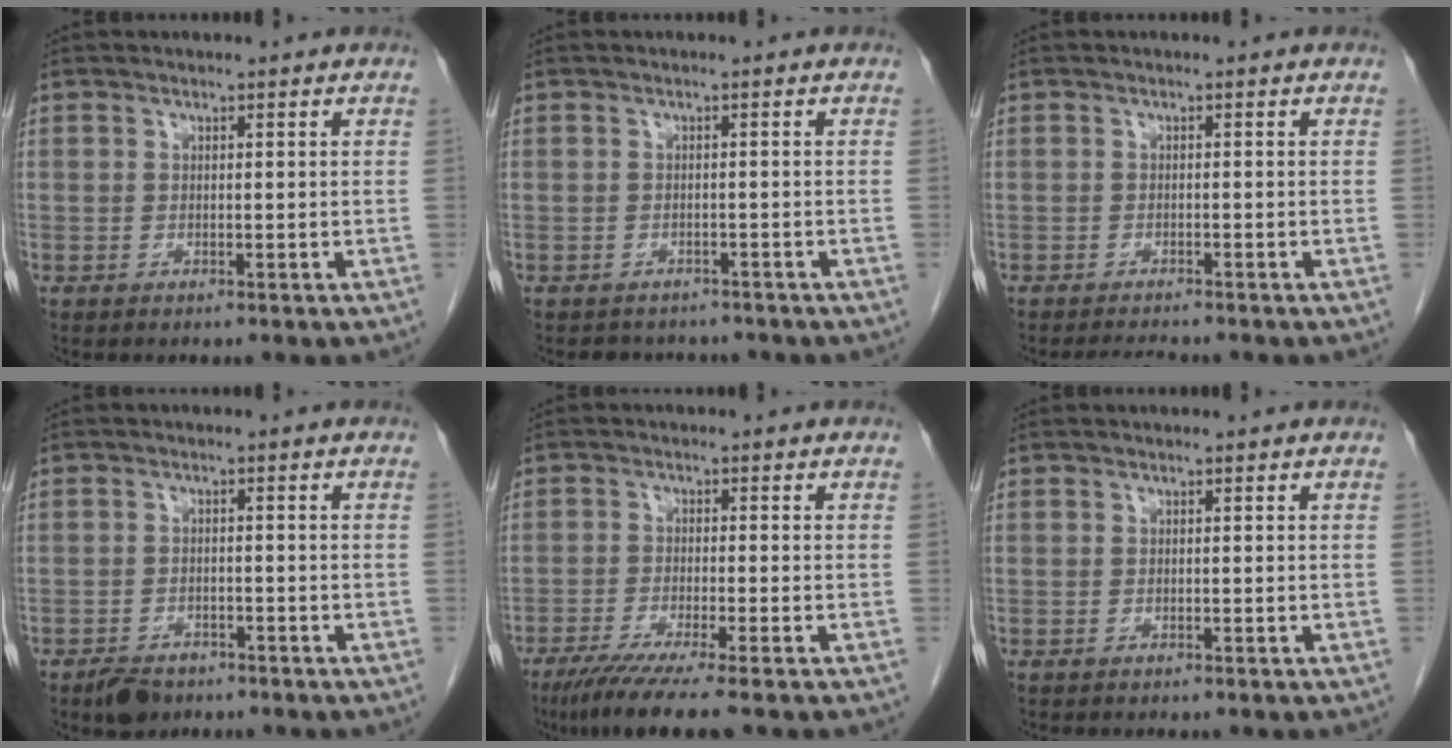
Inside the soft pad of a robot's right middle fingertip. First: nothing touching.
{"total": 4.2, "force": [-3.8, 2.0, 0.3], "torque": [-0.004, 0.006, -0.047]}
{"total": 2.7, "force": [-2.6, 0.1, 0.7], "torque": [-0.015, -0.010, -0.040]}
{"total": 3.7, "force": [-2.8, 2.0, 1.4], "torque": [-0.027, -0.001, -0.041]}
{"total": 7.8, "force": [-5.8, -0.6, 5.1], "torque": [-0.079, -0.021, -0.096]}
{"total": 0.0}